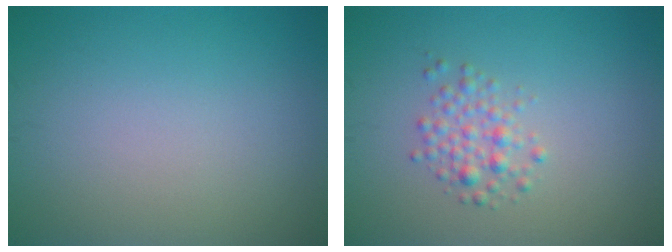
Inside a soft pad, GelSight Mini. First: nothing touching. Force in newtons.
{"total": 2.1, "press": 2.1, "slide": 0.1}